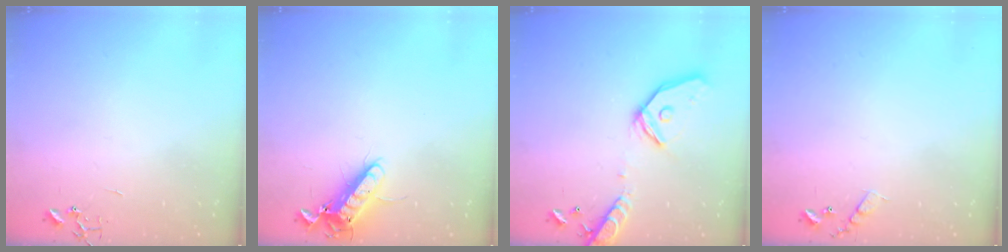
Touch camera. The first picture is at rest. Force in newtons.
{"total": 12.4, "press": 12.3, "slide": 2.0}
{"total": 16.6, "press": 16.4, "slide": 3.0}
{"total": 6.7, "press": 6.6, "slide": 0.4}